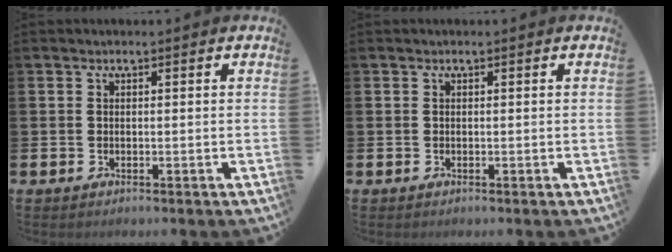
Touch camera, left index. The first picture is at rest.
{"total": 0.0}